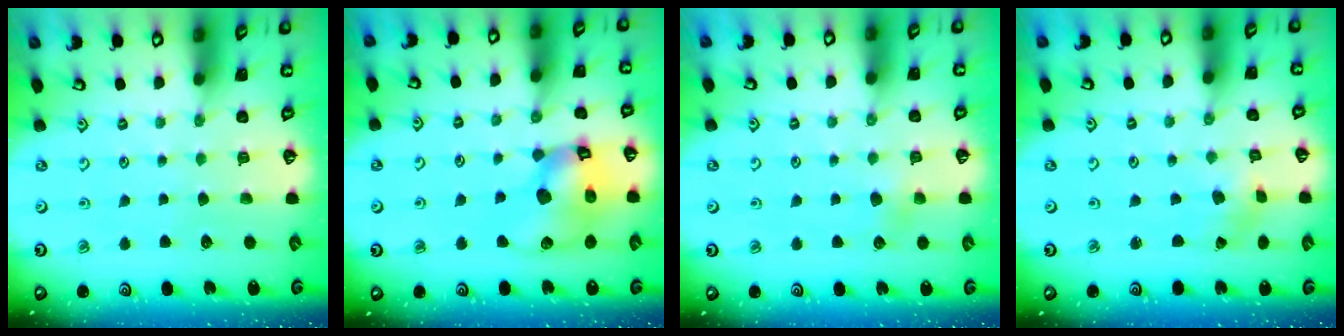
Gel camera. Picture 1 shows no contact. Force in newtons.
{"total": 15.0, "press": 14.9, "slide": 2.2}
{"total": 2.9, "press": 2.9, "slide": 0.3}
{"total": 1.5, "press": 1.5, "slide": 0.2}